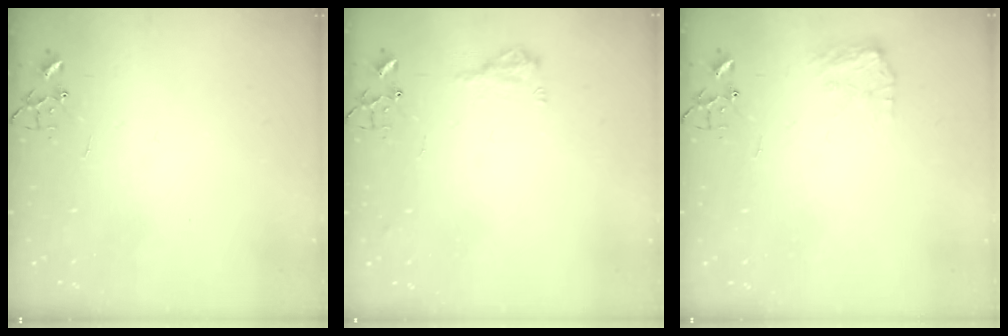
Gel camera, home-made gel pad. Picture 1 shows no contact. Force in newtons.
{"total": 9.3, "press": 9.3, "slide": 0.9}
{"total": 8.7, "press": 8.7, "slide": 0.5}